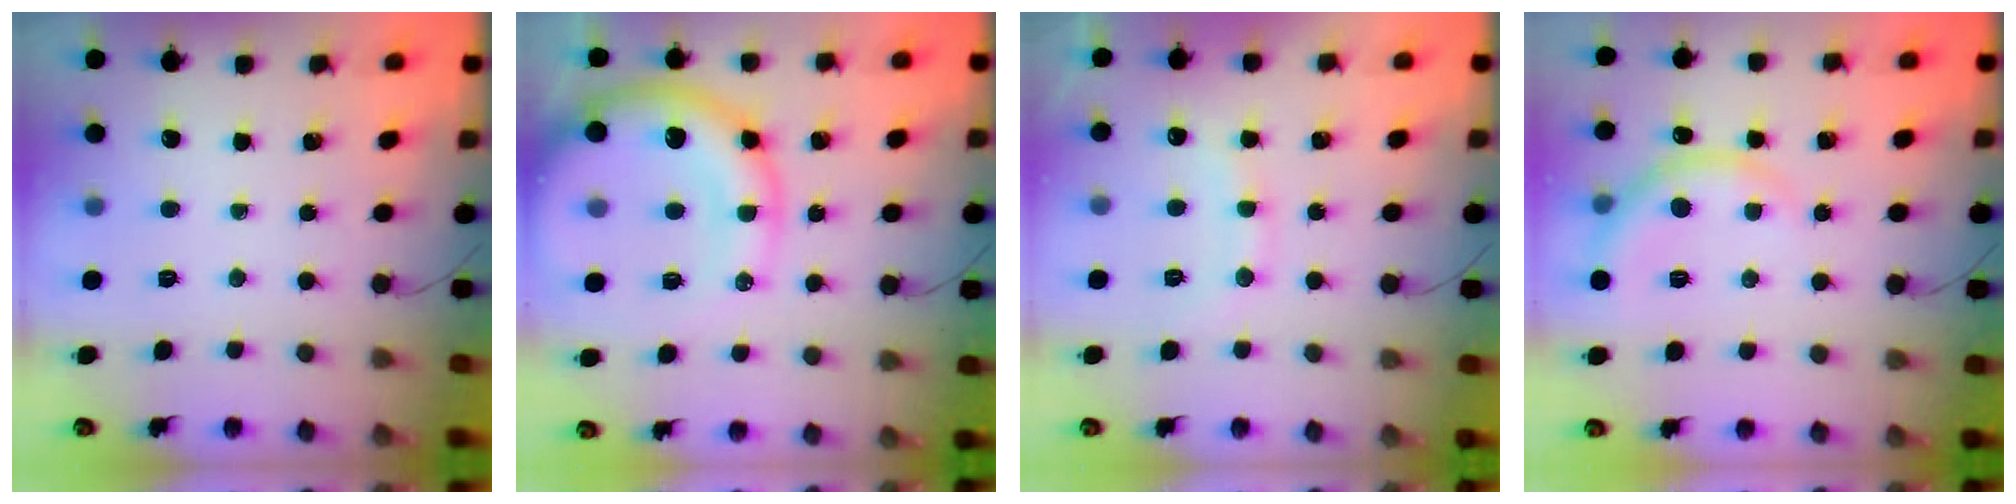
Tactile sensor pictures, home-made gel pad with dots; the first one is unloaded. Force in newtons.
{"total": 15.8, "press": 15.4, "slide": 3.6}
{"total": 9.8, "press": 9.7, "slide": 1.2}
{"total": 6.3, "press": 6.3, "slide": 0.5}